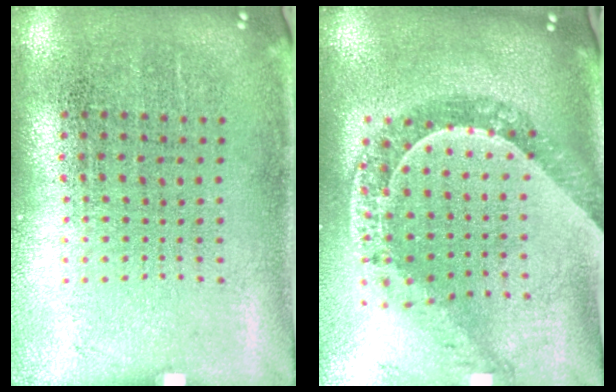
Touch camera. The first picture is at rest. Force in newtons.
{"total": 1.2, "press": 1.2, "slide": 0.4}